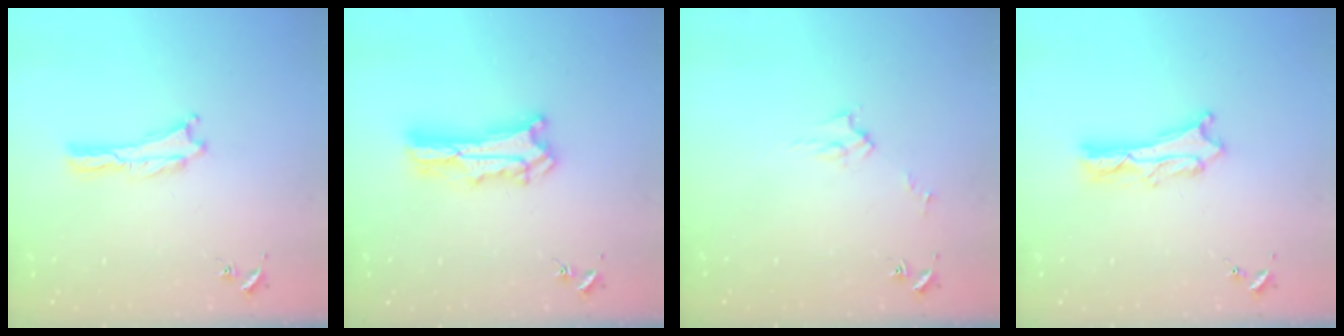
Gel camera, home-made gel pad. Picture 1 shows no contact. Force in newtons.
{"total": 8.5, "press": 8.5, "slide": 0.6}
{"total": 3.0, "press": 3.0, "slide": 0.3}
{"total": 3.8, "press": 3.8, "slide": 0.4}